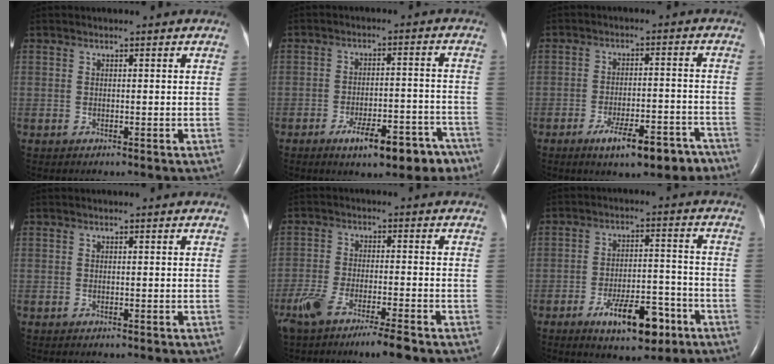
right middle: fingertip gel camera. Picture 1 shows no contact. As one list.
[{"total": 10.0, "force": [-6.7, 3.2, 6.7], "torque": [-0.086, 0.011, -0.095]}, {"total": 9.0, "force": [-6.2, 2.4, 6.1], "torque": [-0.089, 0.001, -0.090]}, {"total": 0.0}, {"total": 9.1, "force": [-6.4, 0.8, 6.4], "torque": [-0.120, -0.017, -0.110]}, {"total": 10.0, "force": [-5.6, 3.5, 7.5], "torque": [-0.125, 0.002, -0.084]}]